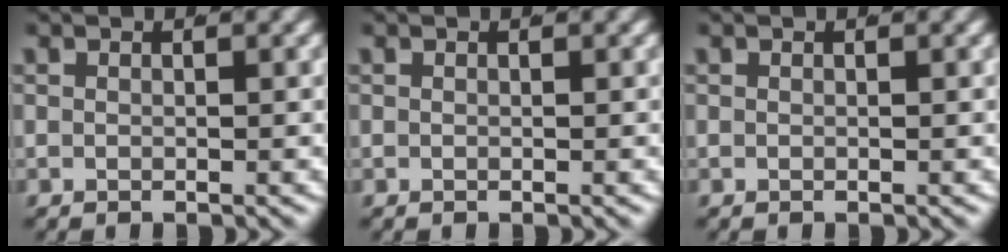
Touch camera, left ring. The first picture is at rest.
{"total": 0.0}
{"total": 0.0}